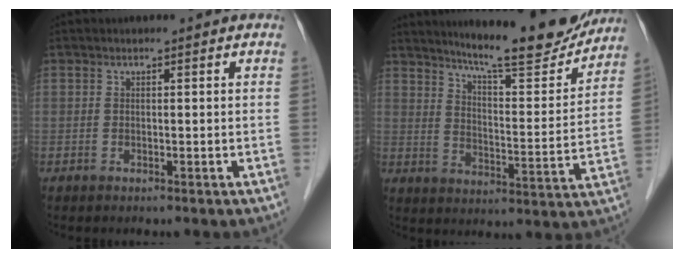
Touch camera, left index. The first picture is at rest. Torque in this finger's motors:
{"motor_torque": [0.49, -0.26, 0.54, 0.12]}